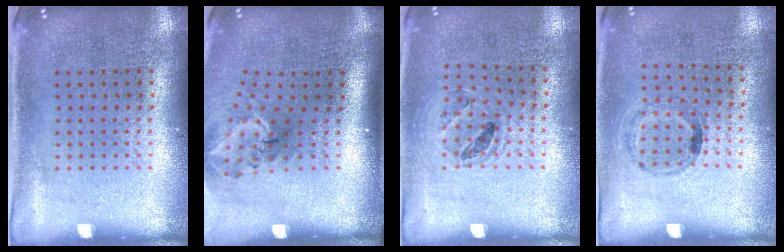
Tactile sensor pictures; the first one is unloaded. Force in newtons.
{"total": 1.9, "press": 1.3, "slide": 1.4}
{"total": 1.0, "press": 0.9, "slide": 0.2}
{"total": 1.1, "press": 0.7, "slide": 0.9}